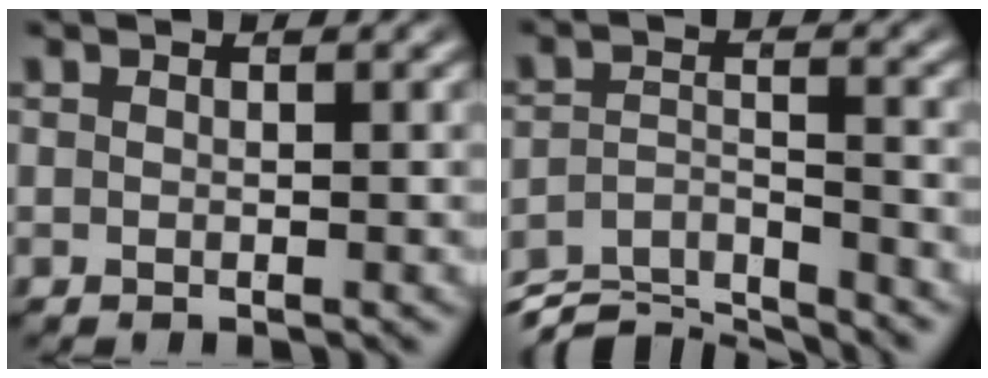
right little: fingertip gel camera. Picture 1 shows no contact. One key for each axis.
{"total": 7.5, "fx": -5.8, "fy": 3.6, "fz": 3.2, "tx": -0.048, "ty": -0.035, "tz": -0.091}